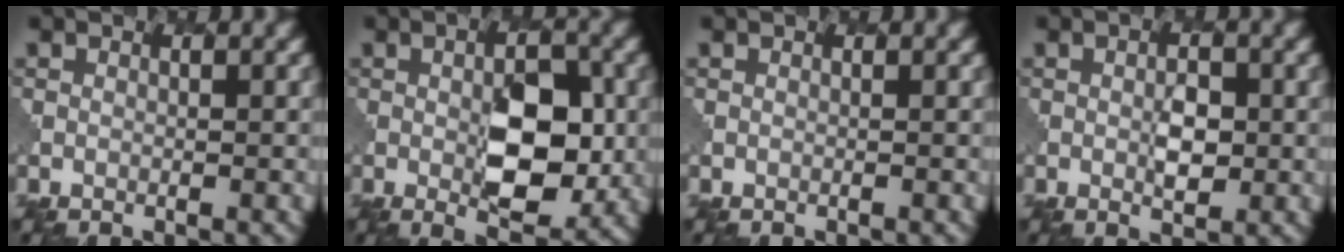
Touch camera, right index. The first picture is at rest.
{"total": 6.2, "force": [-0.2, 2.7, 5.5], "torque": [-0.081, -0.005, 0.000]}
{"total": 0.0}
{"total": 2.1, "force": [0.1, 1.1, 1.8], "torque": [-0.028, -0.003, 0.002]}